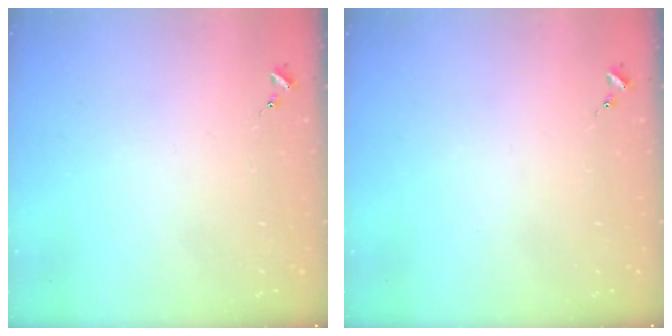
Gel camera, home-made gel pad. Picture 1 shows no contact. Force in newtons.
{"total": 0.0}